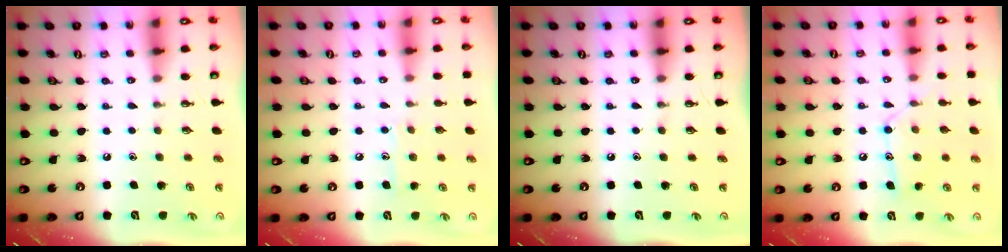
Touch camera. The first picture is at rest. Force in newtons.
{"total": 7.0, "press": 6.9, "slide": 0.6}
{"total": 0.0}
{"total": 12.8, "press": 12.7, "slide": 0.7}